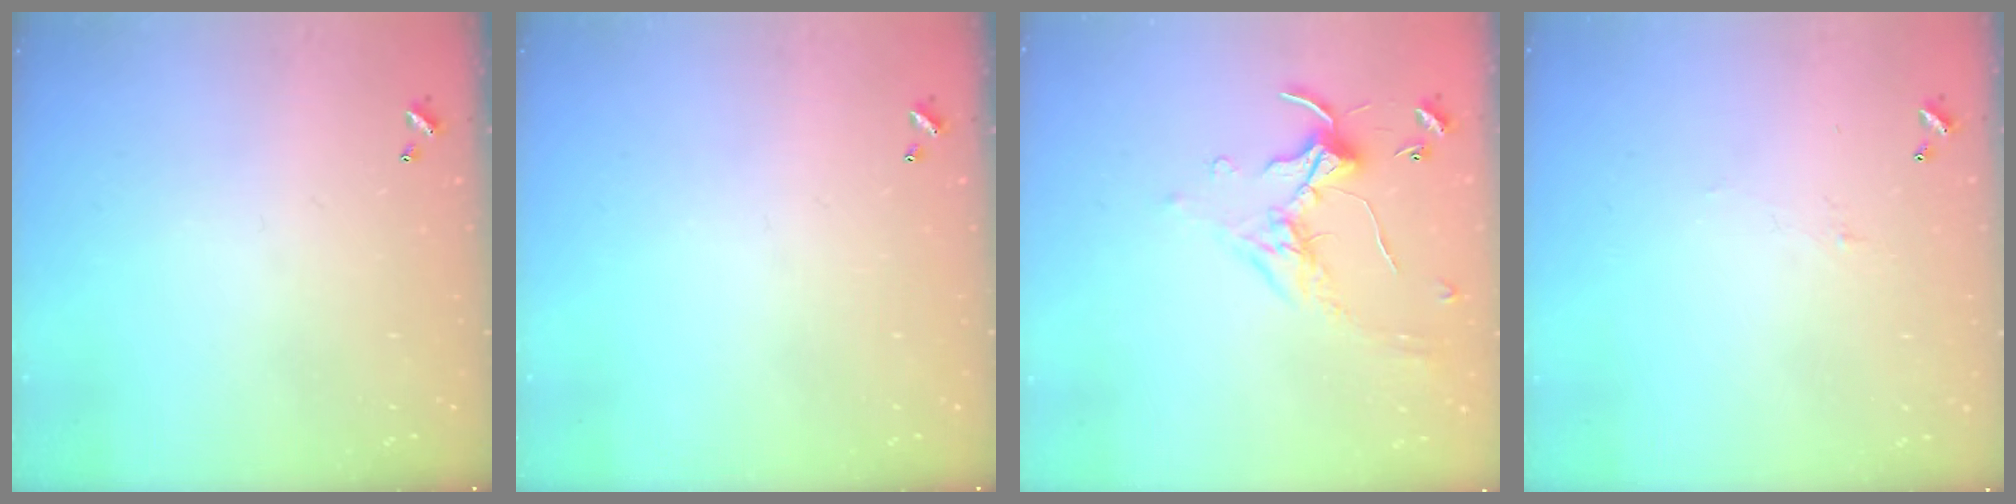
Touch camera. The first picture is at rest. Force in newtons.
{"total": 0.0}
{"total": 0.0}
{"total": 1.5, "press": 1.3, "slide": 0.6}